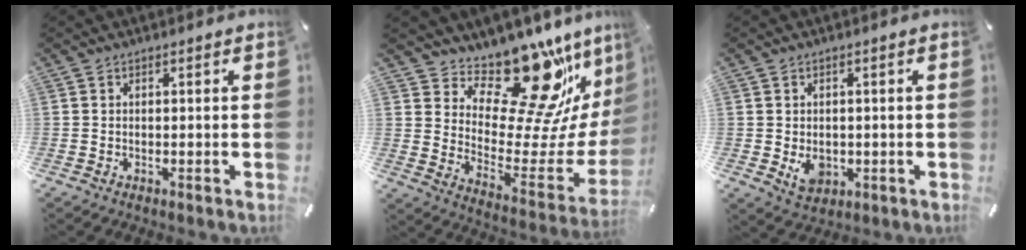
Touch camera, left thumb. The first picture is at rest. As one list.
[{"total": 21.0, "force": [16.3, 7.9, 10.5], "torque": [-0.131, -0.146, 0.266]}, {"total": 5.1, "force": [-0.6, 4.1, 2.9], "torque": [-0.046, -0.003, -0.009]}]